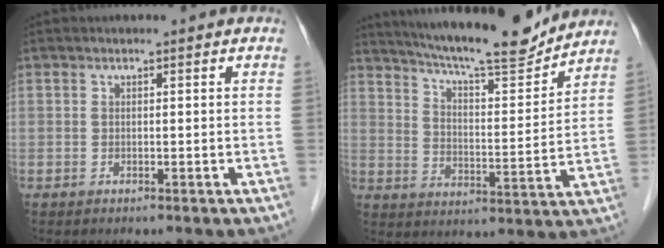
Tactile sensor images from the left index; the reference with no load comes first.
{"total": 16.5, "force": [15.1, 1.3, 6.5], "torque": [-0.113, -0.008, 0.223]}